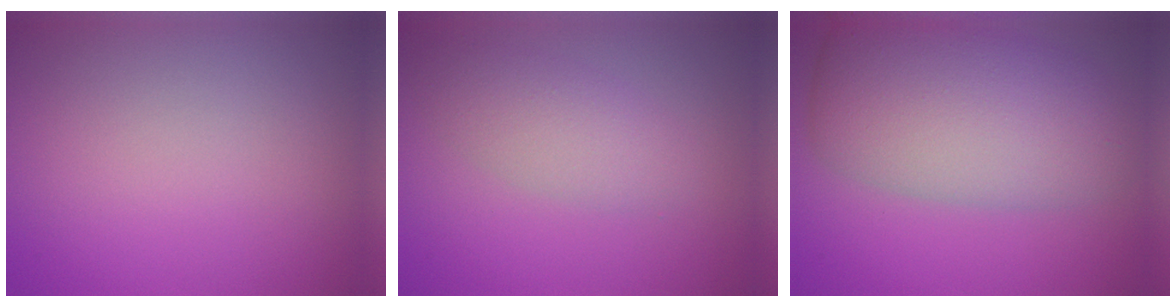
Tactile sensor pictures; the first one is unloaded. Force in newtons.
{"total": 3.2, "press": 3.2, "slide": 0.3}
{"total": 9.4, "press": 9.3, "slide": 0.5}